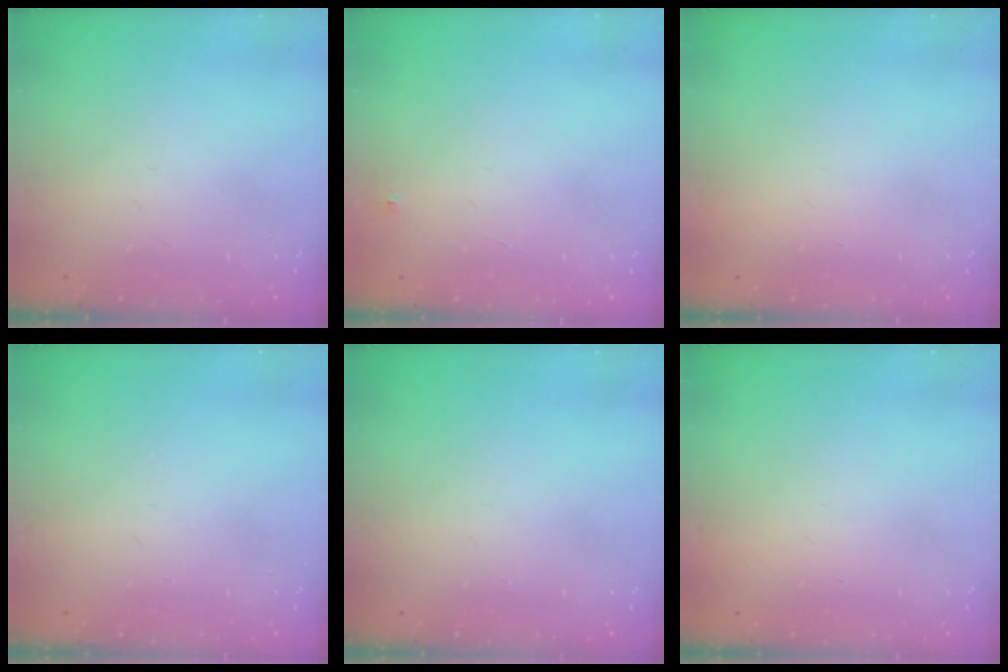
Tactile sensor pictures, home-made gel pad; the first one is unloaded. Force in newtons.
{"total": 3.0, "press": 2.9, "slide": 0.4}
{"total": 1.5, "press": 1.5, "slide": 0.1}
{"total": 0.0}
{"total": 0.0}
{"total": 1.5, "press": 1.5, "slide": 0.1}